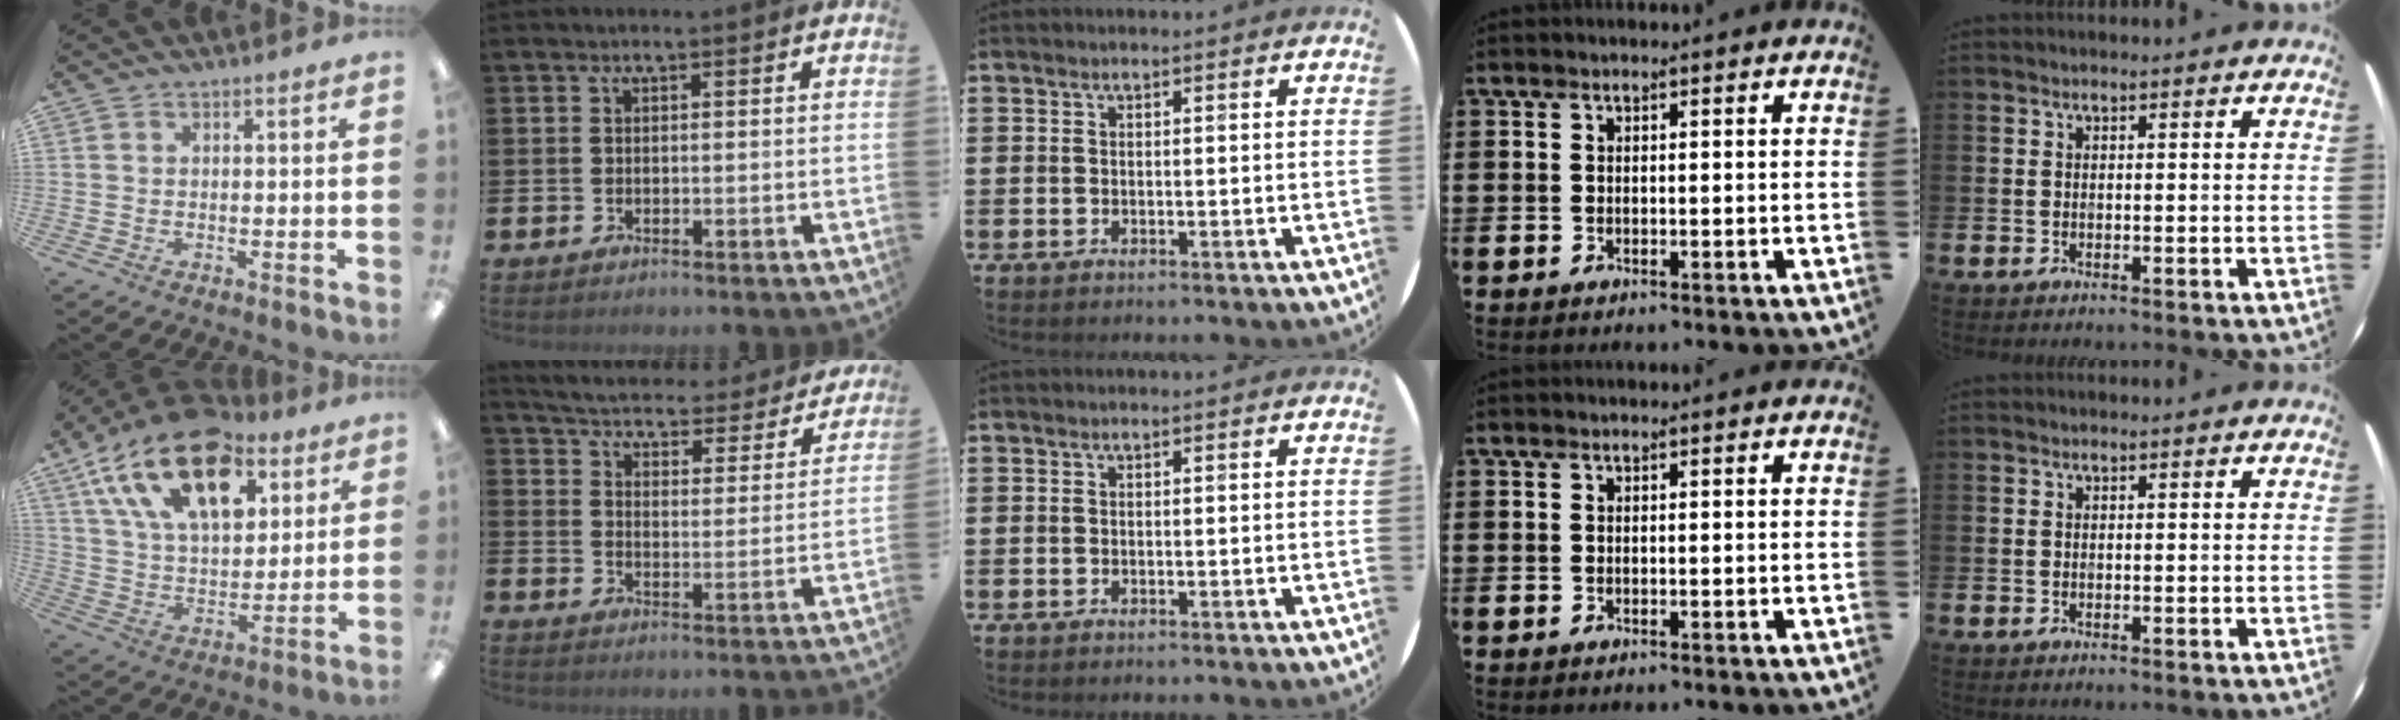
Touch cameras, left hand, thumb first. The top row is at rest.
{"thumb": {"total": 22.8, "force": [12.5, 12.5, 14.5], "torque": [-0.250, -0.052, 0.219]}, "index": {"total": 4.8, "force": [4.6, 0.9, 0.8], "torque": [-0.043, -0.039, 0.074]}}